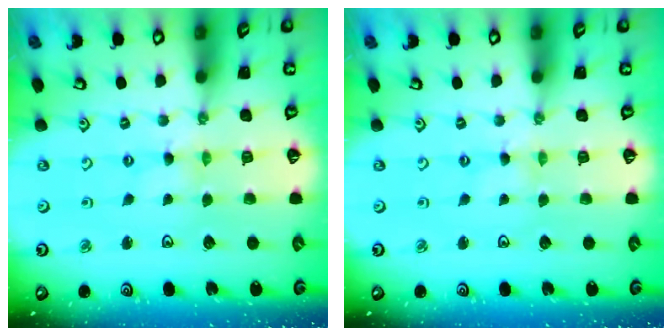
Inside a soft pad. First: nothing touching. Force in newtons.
{"total": 0.0}